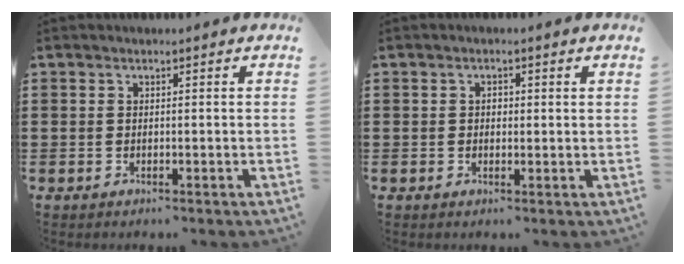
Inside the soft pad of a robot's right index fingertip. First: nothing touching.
{"total": 1.0, "force": [0.1, 0.5, 0.8], "torque": [-0.018, 0.003, 0.000]}